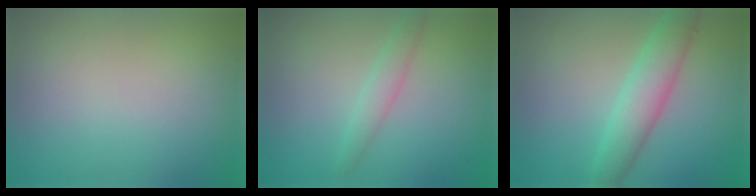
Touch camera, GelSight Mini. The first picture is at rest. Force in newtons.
{"total": 1.7, "press": 1.7, "slide": 0.1}
{"total": 4.2, "press": 4.2, "slide": 0.1}